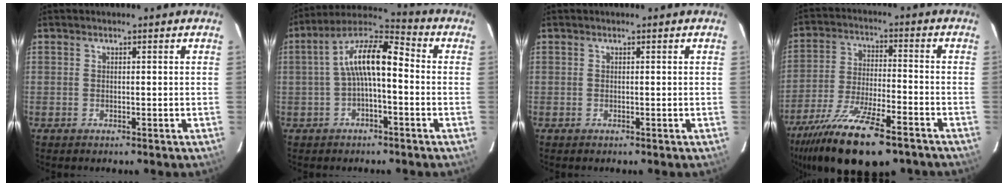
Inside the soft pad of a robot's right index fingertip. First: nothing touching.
{"total": 10.2, "force": [-1.0, 3.5, 9.5], "torque": [-0.186, 0.026, -0.023]}
{"total": 0.0}
{"total": 20.8, "force": [-15.1, 5.9, 13.0], "torque": [-0.261, -0.050, -0.255]}